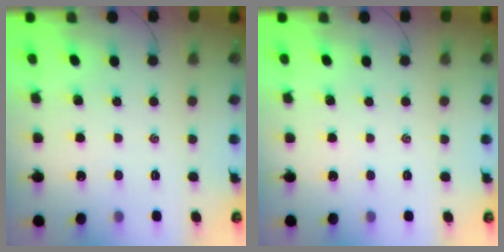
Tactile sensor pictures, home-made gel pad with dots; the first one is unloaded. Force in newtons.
{"total": 0.0}